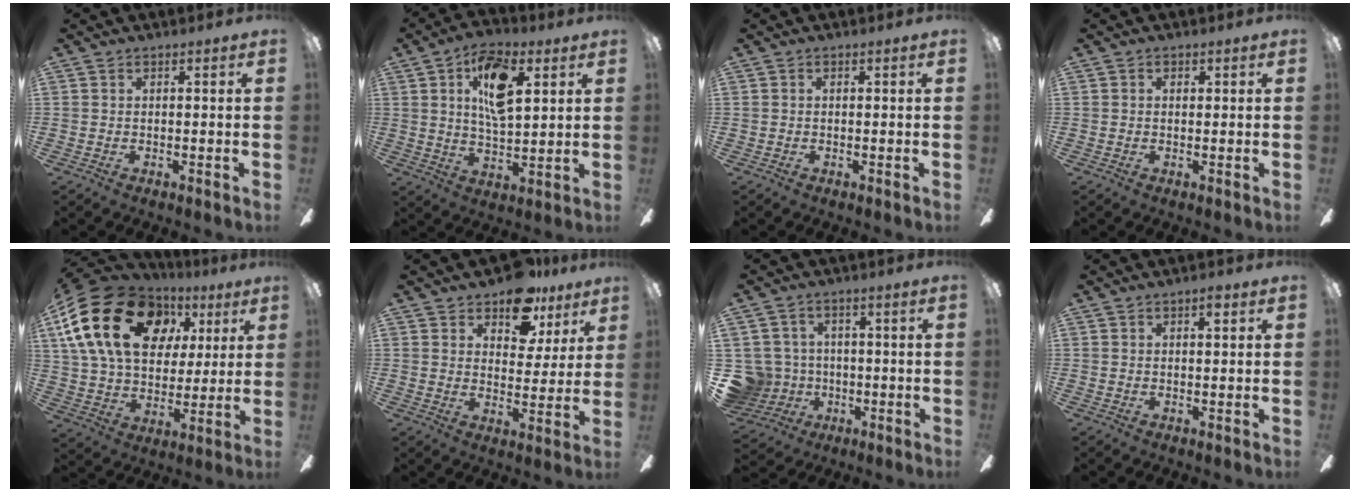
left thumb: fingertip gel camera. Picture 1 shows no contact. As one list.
[{"total": 13.2, "force": [5.6, 6.3, 10.1], "torque": [-0.162, 0.001, 0.094]}, {"total": 0.0}, {"total": 0.6, "force": [0.1, 0.5, 0.4], "torque": [-0.007, 0.005, 0.001]}, {"total": 25.1, "force": [8.9, 17.5, 15.6], "torque": [-0.296, -0.012, 0.160]}, {"total": 11.8, "force": [8.6, 6.5, 4.8], "torque": [-0.071, -0.047, 0.157]}, {"total": 9.8, "force": [-1.6, 9.4, 2.5], "torque": [-0.104, 0.019, -0.023]}, {"total": 1.9, "force": [1.1, 0.8, 1.3], "torque": [-0.011, -0.003, 0.015]}]